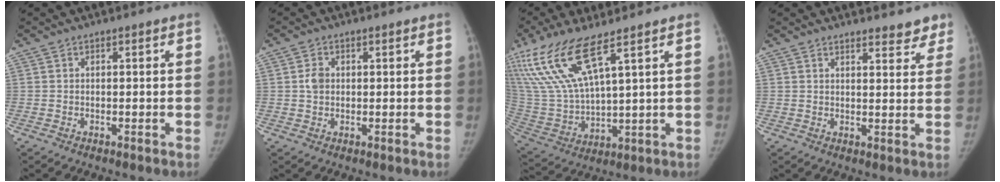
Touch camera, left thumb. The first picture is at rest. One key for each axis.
{"total": 2.5, "fx": 0.3, "fy": 2.0, "fz": 1.5, "tx": -0.023, "ty": 0.001, "tz": 0.005}
{"total": 16.1, "fx": 9.4, "fy": 4.2, "fz": 12.3, "tx": -0.279, "ty": -0.037, "tz": 0.201}
{"total": 5.8, "fx": 5.1, "fy": 2.0, "fz": 1.8, "tx": 0.009, "ty": -0.028, "tz": 0.054}